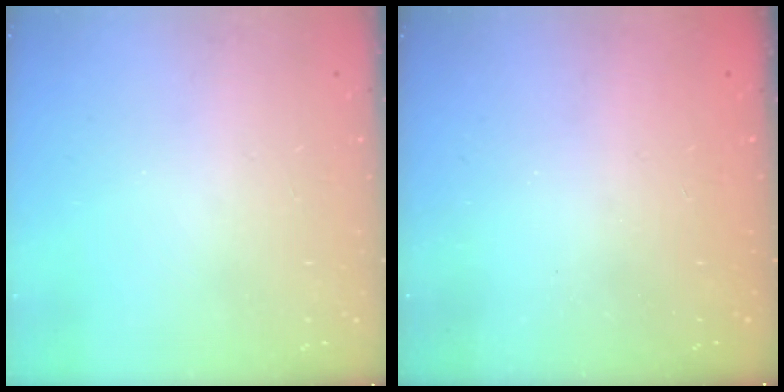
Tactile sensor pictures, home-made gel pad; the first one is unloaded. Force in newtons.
{"total": 2.3, "press": 2.1, "slide": 0.8}